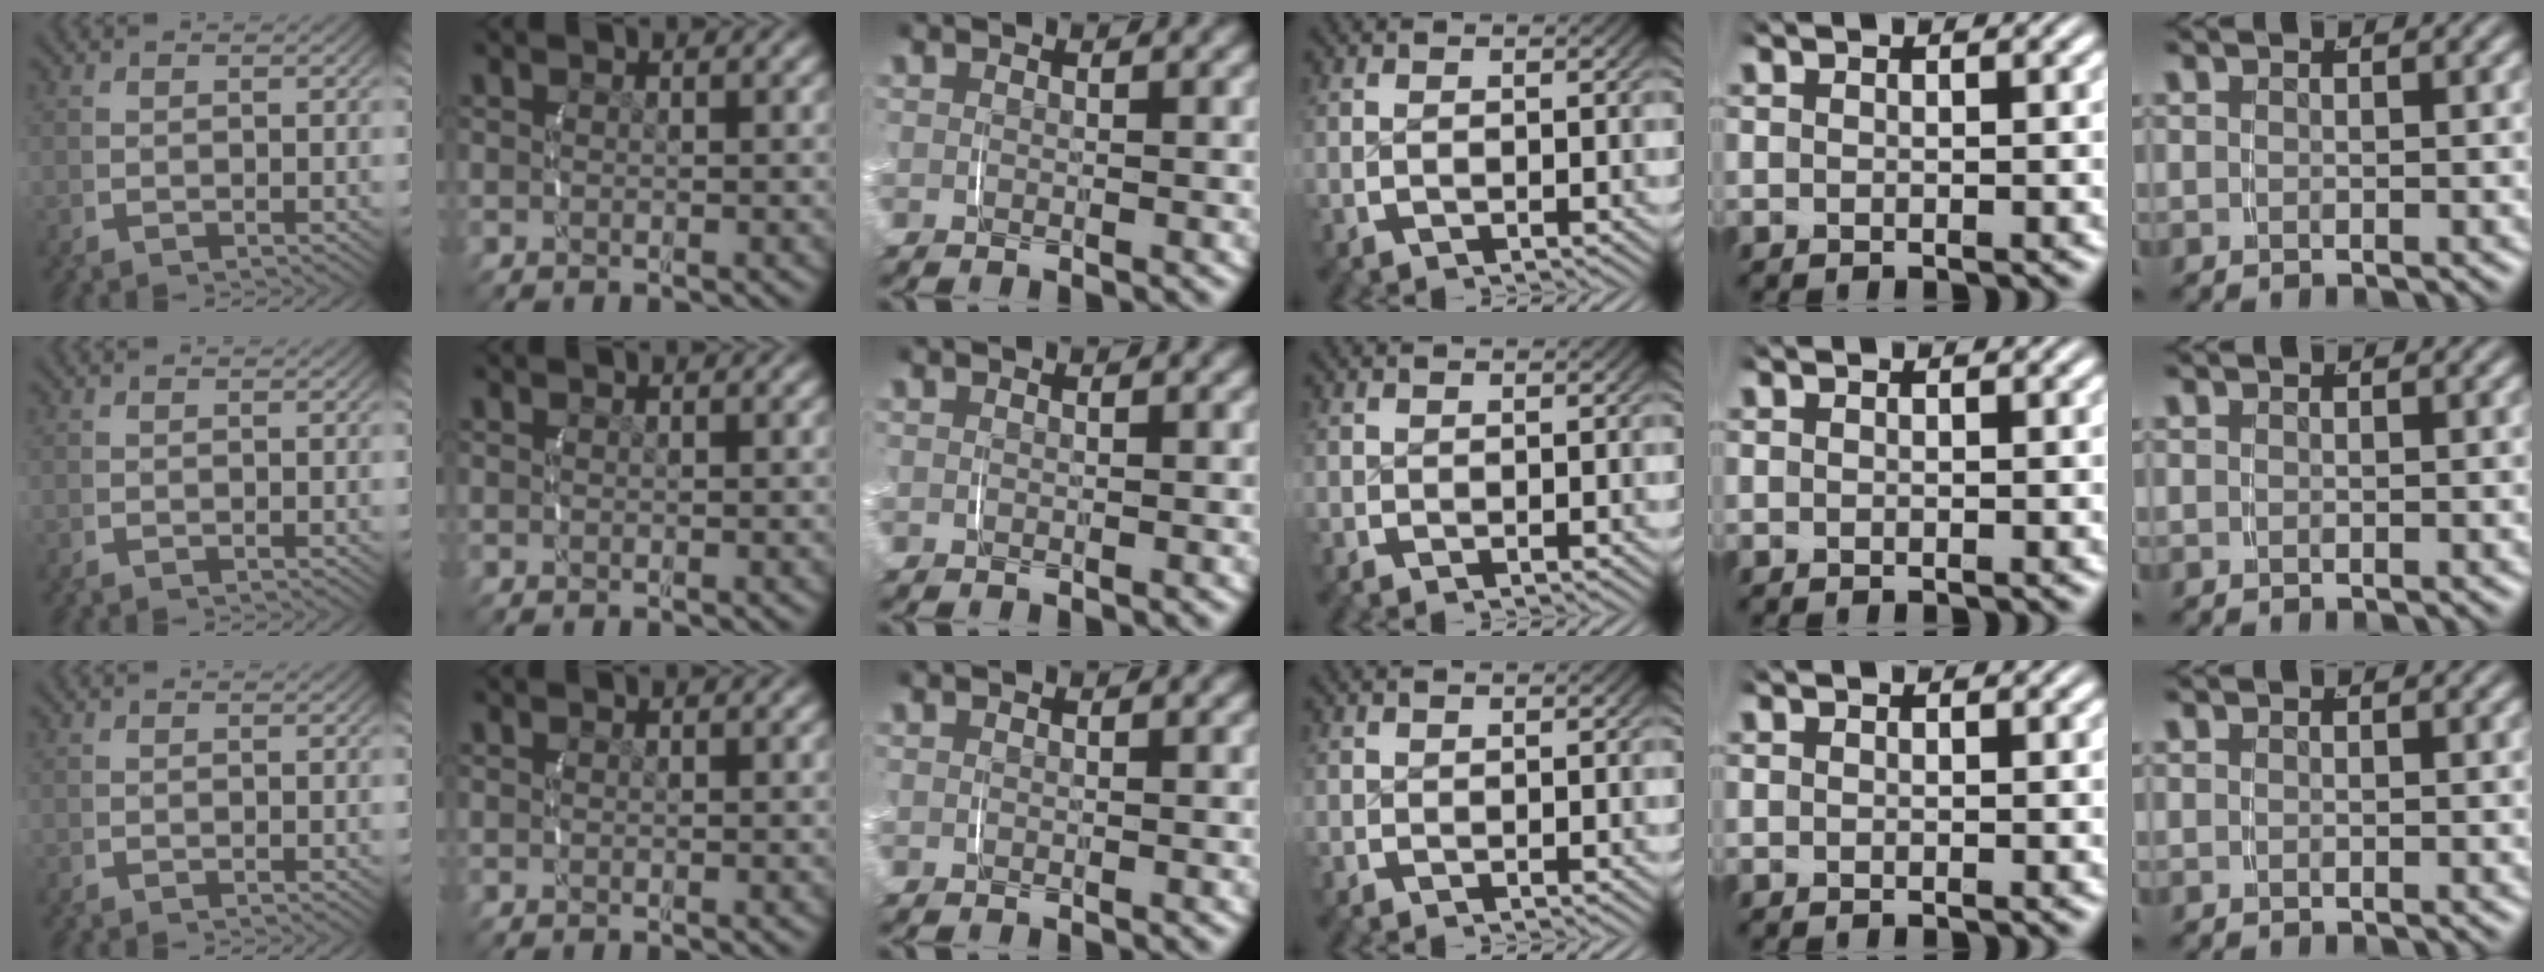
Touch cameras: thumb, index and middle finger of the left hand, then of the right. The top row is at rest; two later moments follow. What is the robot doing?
{"motion": "grasp_and_lifting", "object": "velcro strap"}